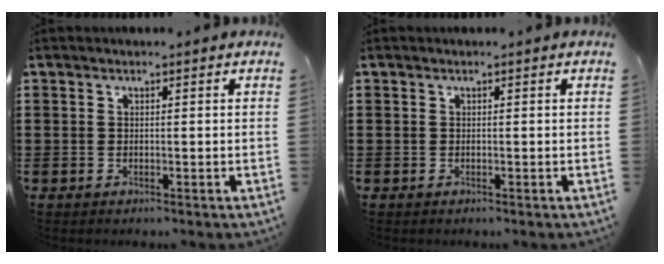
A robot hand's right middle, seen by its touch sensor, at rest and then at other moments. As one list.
[{"total": 0.0}]